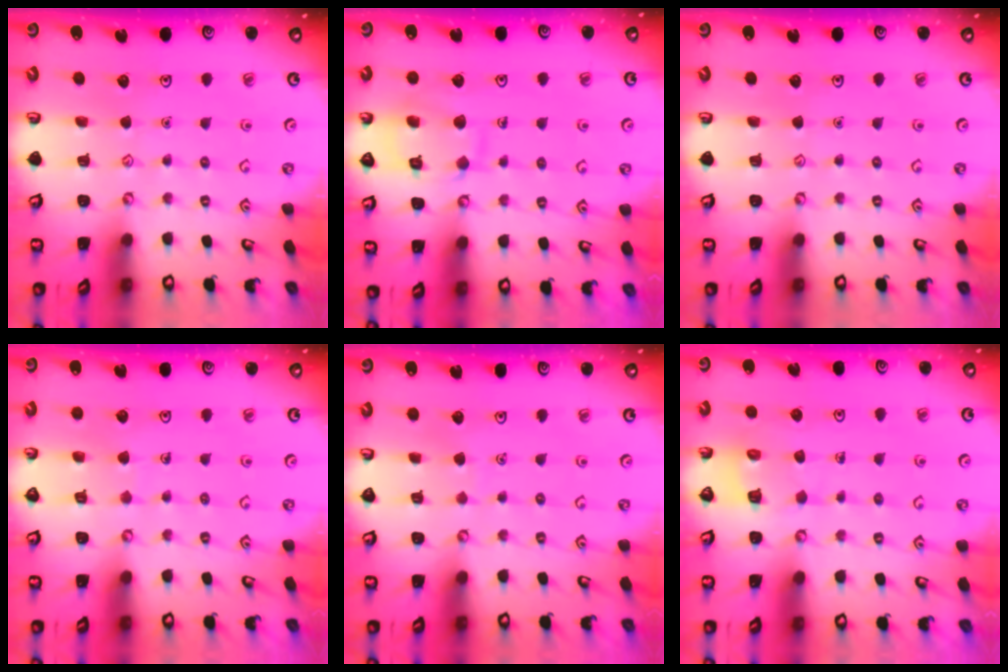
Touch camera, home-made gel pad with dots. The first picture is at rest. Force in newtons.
{"total": 11.1, "press": 11.1, "slide": 0.8}
{"total": 0.0}
{"total": 4.5, "press": 4.5, "slide": 0.2}
{"total": 1.4, "press": 1.4, "slide": 0.1}
{"total": 5.8, "press": 5.8, "slide": 0.4}